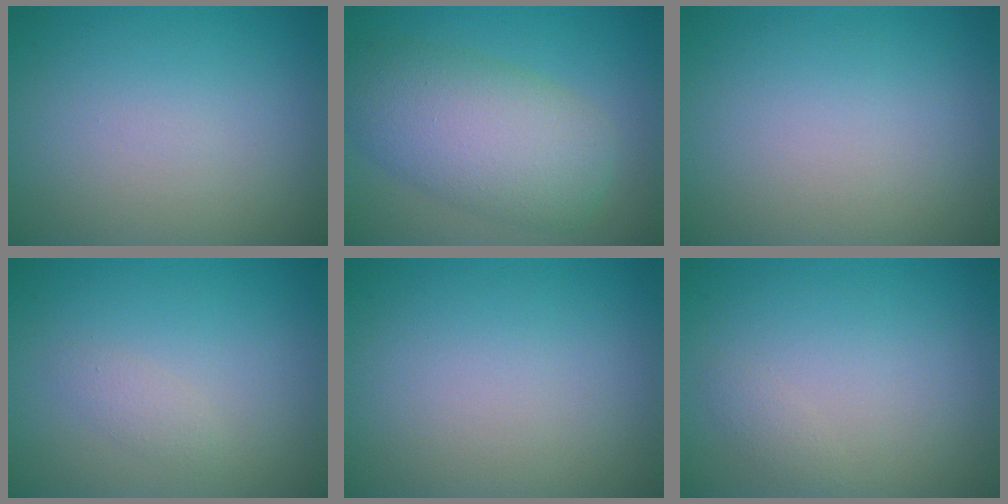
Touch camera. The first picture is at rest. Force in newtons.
{"total": 7.9, "press": 7.9, "slide": 0.2}
{"total": 0.0}
{"total": 1.1, "press": 1.1, "slide": 0.1}
{"total": 0.0}
{"total": 0.7, "press": 0.7, "slide": 0.0}